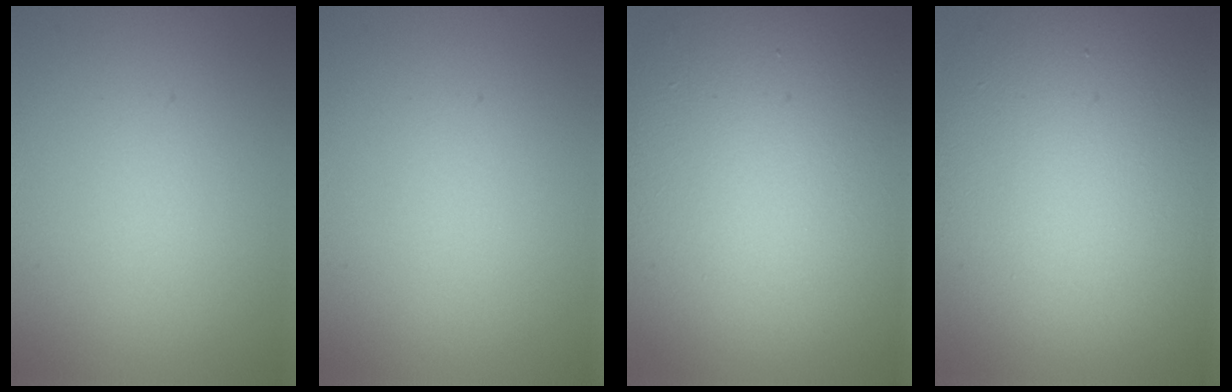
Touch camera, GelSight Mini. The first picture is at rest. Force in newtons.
{"total": 0.0}
{"total": 17.0, "press": 17.0, "slide": 1.0}
{"total": 13.9, "press": 13.9, "slide": 0.8}